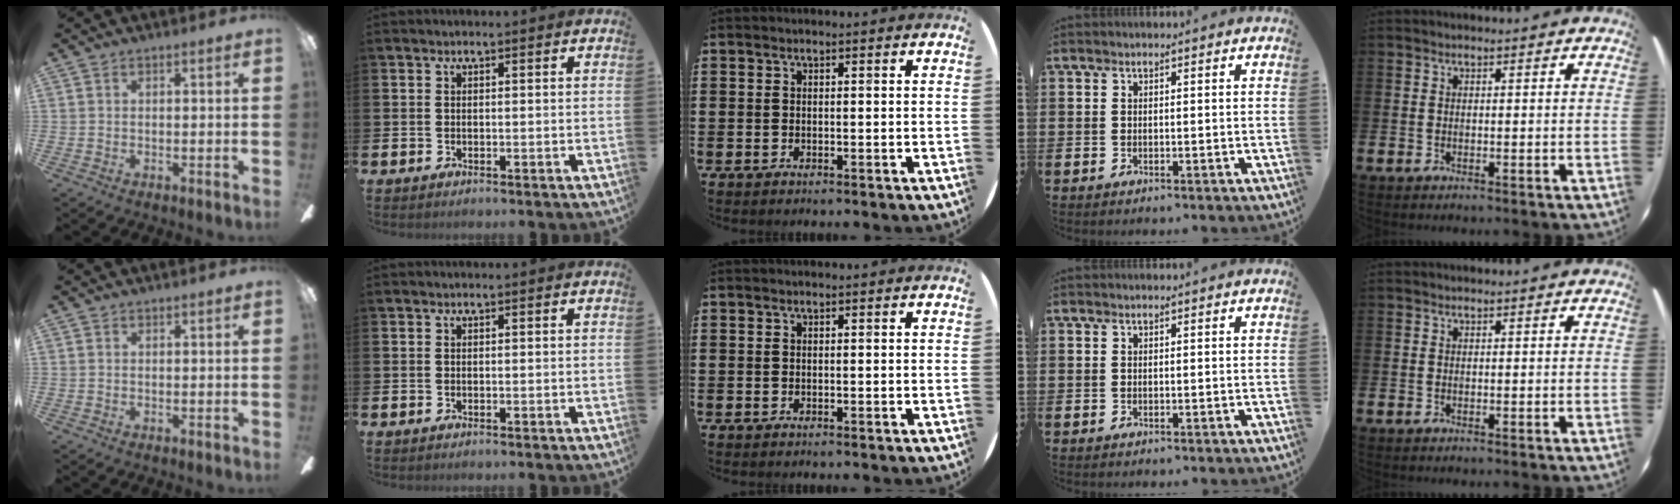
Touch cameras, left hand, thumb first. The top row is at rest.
{}